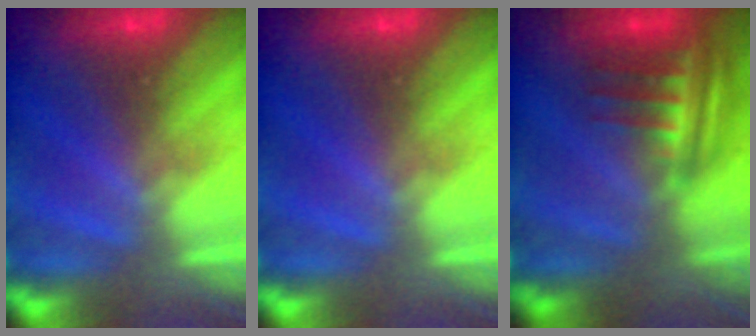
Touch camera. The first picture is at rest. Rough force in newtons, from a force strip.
{"total": 0.0}
{"total": 6.3}